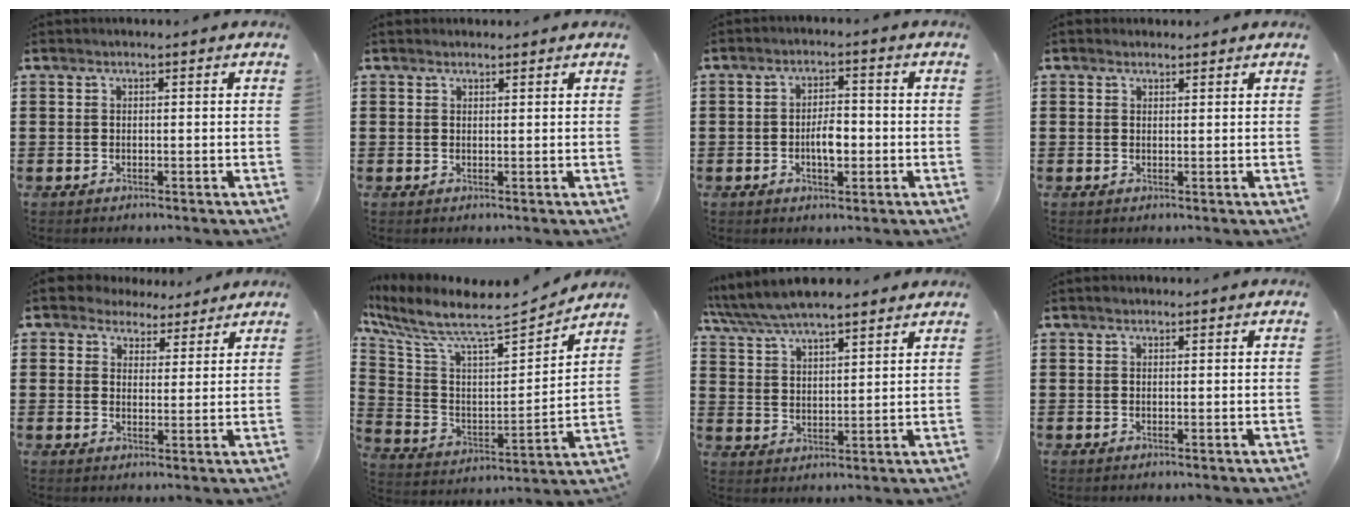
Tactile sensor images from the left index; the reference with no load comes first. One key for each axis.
{"total": 1.1, "fx": 1.0, "fy": 0.6, "fz": 0.0, "tx": 0.006, "ty": -0.001, "tz": 0.018}
{"total": 4.3, "fx": -0.7, "fy": 1.9, "fz": 3.8, "tx": -0.062, "ty": 0.002, "tz": -0.017}
{"total": 1.3, "fx": 1.1, "fy": 0.8, "fz": 0.0, "tx": 0.005, "ty": 0.001, "tz": 0.020}
{"total": 3.9, "fx": 3.3, "fy": 2.1, "fz": 0.1, "tx": -0.022, "ty": -0.001, "tz": 0.061}
{"total": 7.7, "fx": 6.6, "fy": 1.5, "fz": 3.7, "tx": -0.107, "ty": -0.057, "tz": 0.106}
{"total": 6.7, "fx": 6.2, "fy": 1.3, "fz": 2.2, "tx": -0.065, "ty": -0.019, "tz": 0.112}
{"total": 0.6, "fx": 0.4, "fy": 0.4, "fz": 0.2, "tx": -0.005, "ty": 0.003, "tz": 0.007}